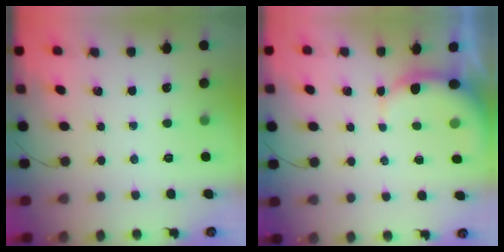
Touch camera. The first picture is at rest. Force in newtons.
{"total": 4.8, "press": 4.8, "slide": 0.7}